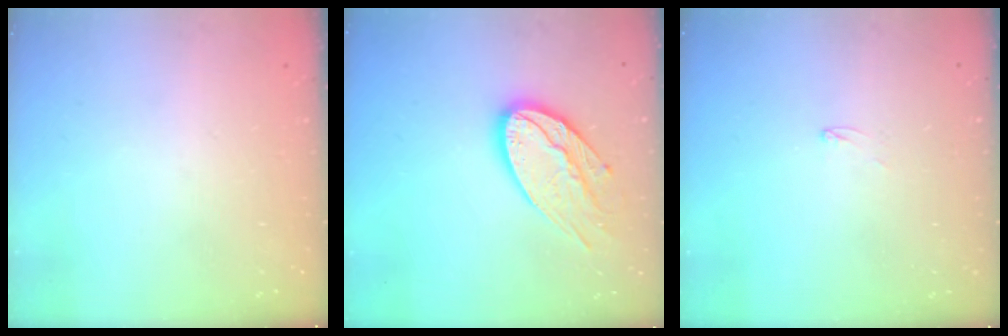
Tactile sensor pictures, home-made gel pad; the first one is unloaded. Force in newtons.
{"total": 15.8, "press": 15.8, "slide": 1.2}
{"total": 2.6, "press": 2.6, "slide": 0.2}